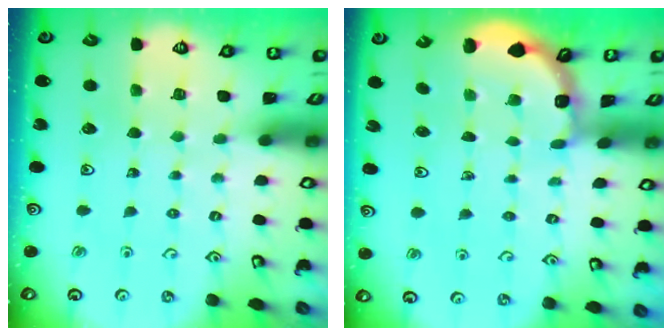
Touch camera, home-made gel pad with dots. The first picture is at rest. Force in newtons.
{"total": 1.9, "press": 1.9, "slide": 0.2}